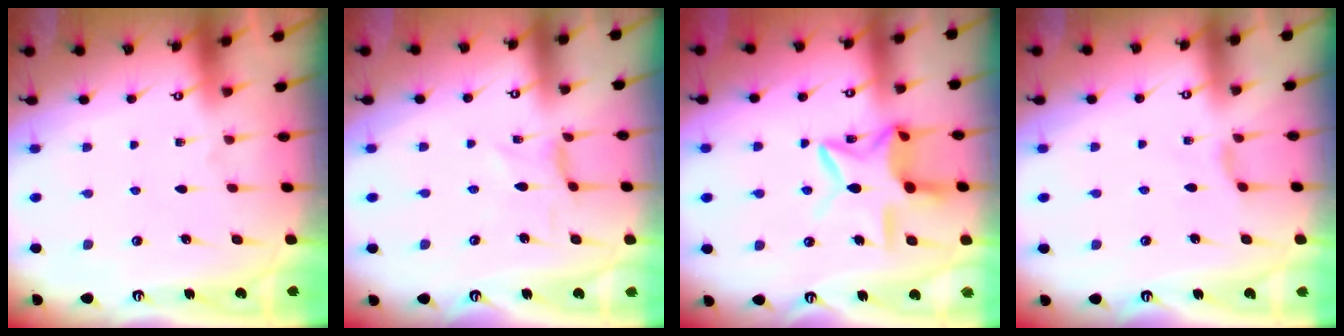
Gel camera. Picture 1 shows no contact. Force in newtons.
{"total": 0.0}
{"total": 12.5, "press": 12.5, "slide": 1.0}
{"total": 2.1, "press": 2.1, "slide": 0.4}